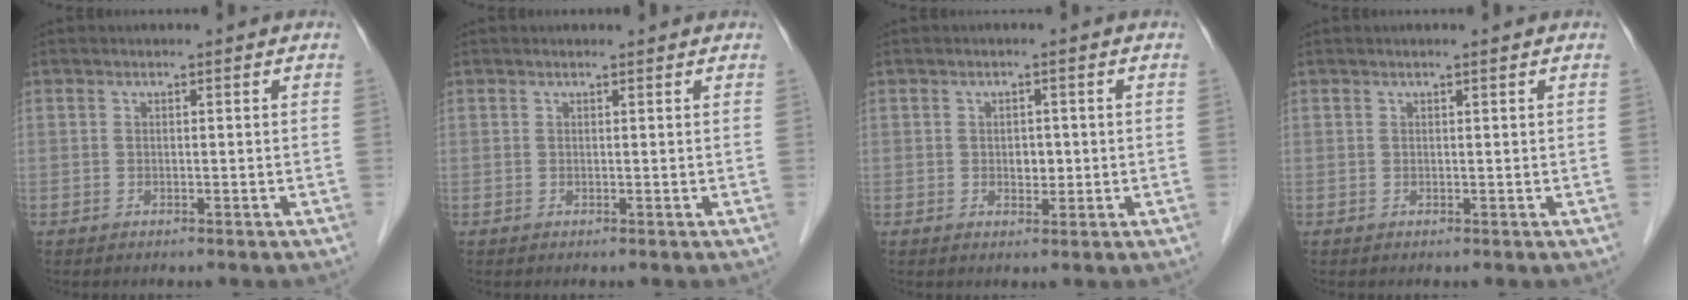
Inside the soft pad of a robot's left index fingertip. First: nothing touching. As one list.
[{"total": 1.2, "force": [1.1, 0.2, 0.3], "torque": [-0.011, 0.011, 0.015]}, {"total": 2.0, "force": [0.0, 1.4, 1.5], "torque": [-0.023, 0.001, 0.002]}, {"total": 1.0, "force": [0.7, -0.1, 0.6], "torque": [-0.013, 0.006, 0.015]}]